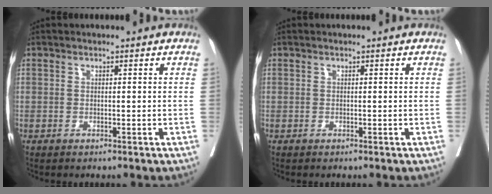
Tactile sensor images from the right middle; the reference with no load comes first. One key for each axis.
{"total": 0.0}